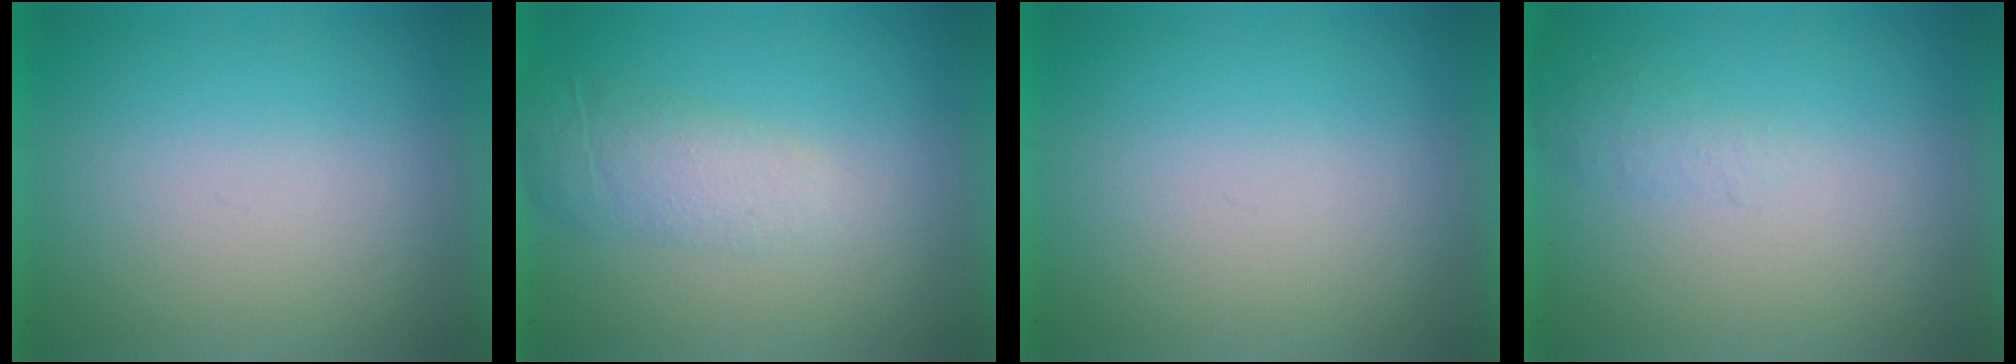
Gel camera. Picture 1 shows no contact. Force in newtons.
{"total": 2.0}
{"total": 0.0}
{"total": 1.1}